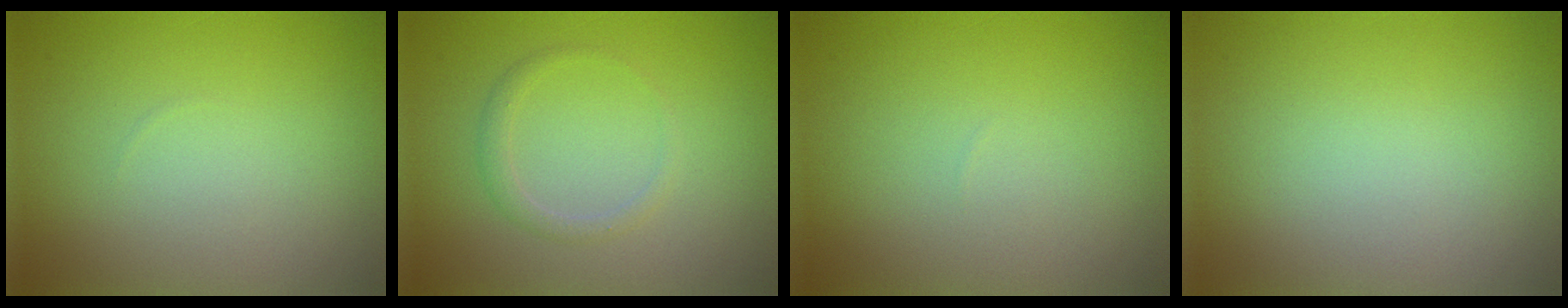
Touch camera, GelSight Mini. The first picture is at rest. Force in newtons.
{"total": 1.2, "press": 1.2, "slide": 0.2}
{"total": 0.0}
{"total": 0.0}